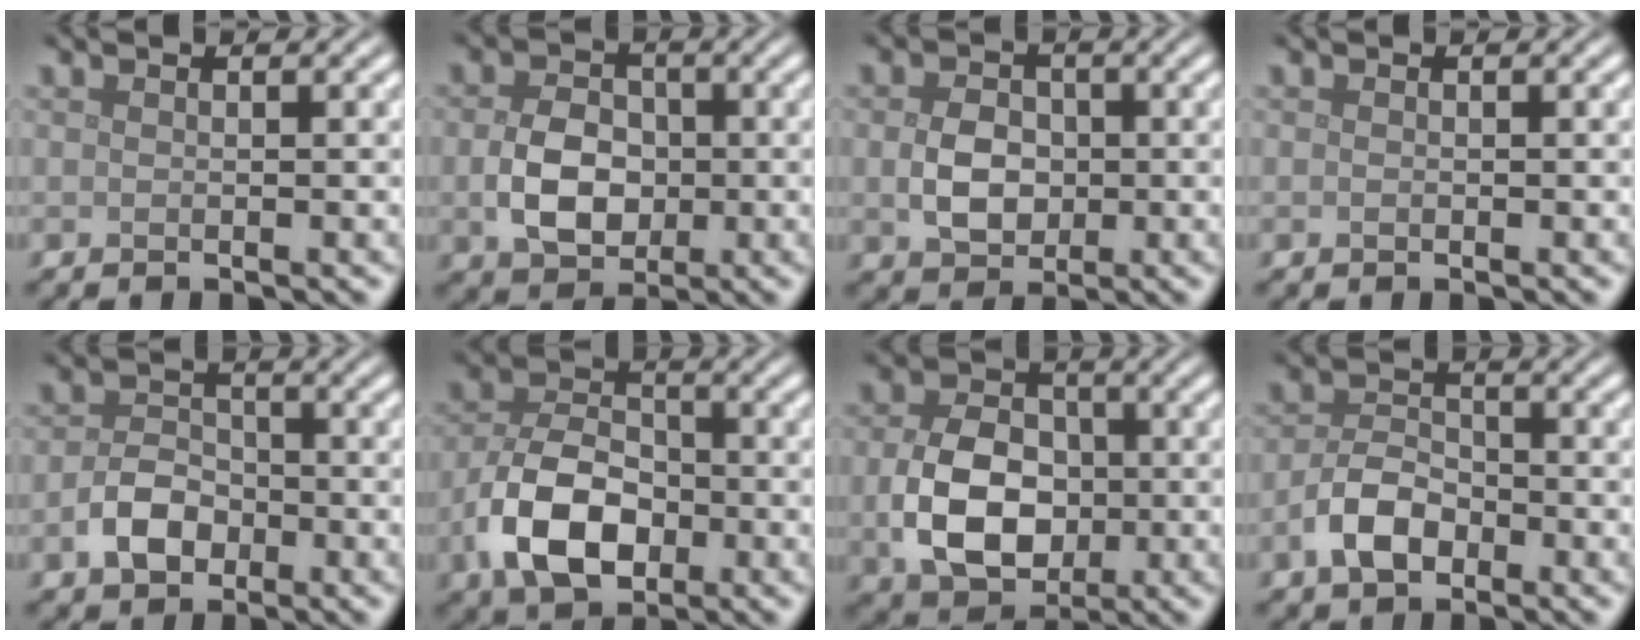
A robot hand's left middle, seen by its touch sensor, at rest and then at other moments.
{"total": 4.7, "force": [-0.6, 3.5, 3.0], "torque": [-0.060, -0.003, -0.010]}
{"total": 3.6, "force": [-0.2, 2.8, 2.3], "torque": [-0.047, -0.003, -0.007]}
{"total": 0.0}
{"total": 3.4, "force": [-1.5, 2.4, 1.8], "torque": [-0.031, 0.006, -0.033]}
{"total": 7.5, "force": [-2.7, 4.7, 5.1], "torque": [-0.105, -0.001, -0.056]}
{"total": 7.1, "force": [-1.0, 5.2, 4.8], "torque": [-0.101, -0.009, -0.017]}
{"total": 3.9, "force": [-1.9, 2.3, 2.4], "torque": [-0.043, 0.006, -0.042]}